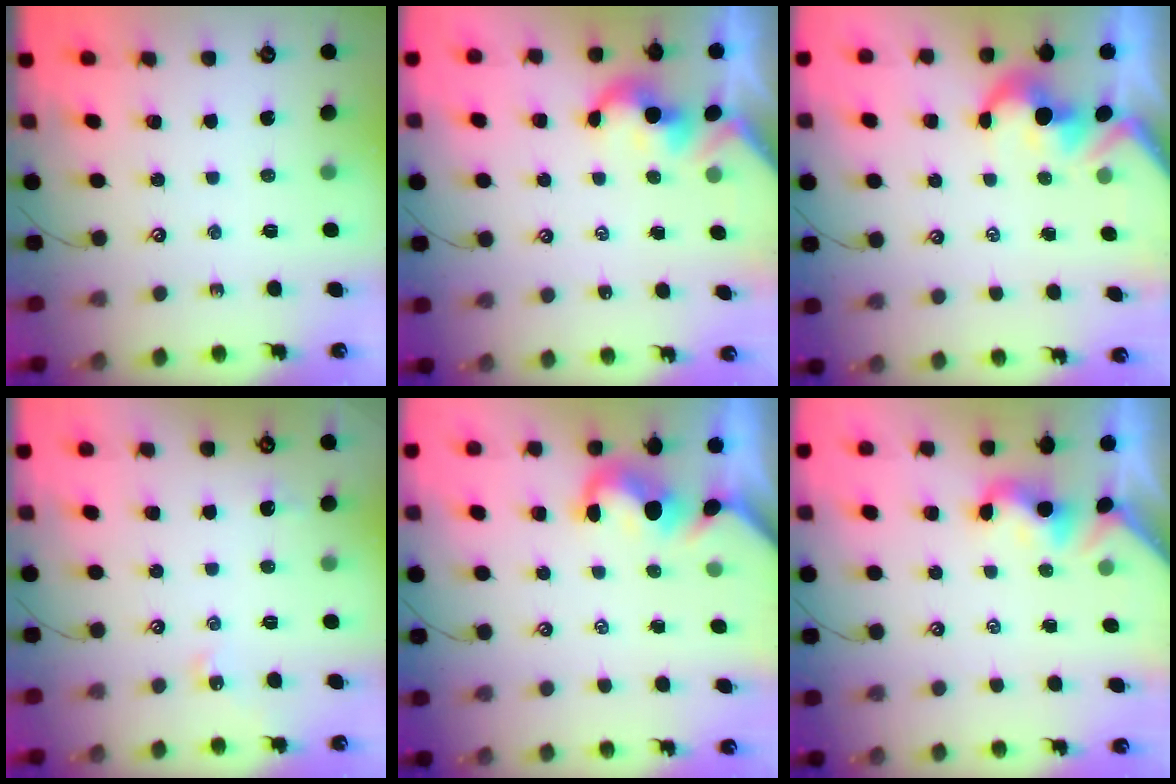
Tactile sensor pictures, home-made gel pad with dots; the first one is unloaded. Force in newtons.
{"total": 1.5, "press": 1.5, "slide": 0.3}
{"total": 1.7, "press": 1.3, "slide": 1.0}
{"total": 2.0, "press": 1.9, "slide": 0.5}
{"total": 1.6, "press": 1.5, "slide": 0.6}
{"total": 2.0, "press": 2.0, "slide": 0.4}